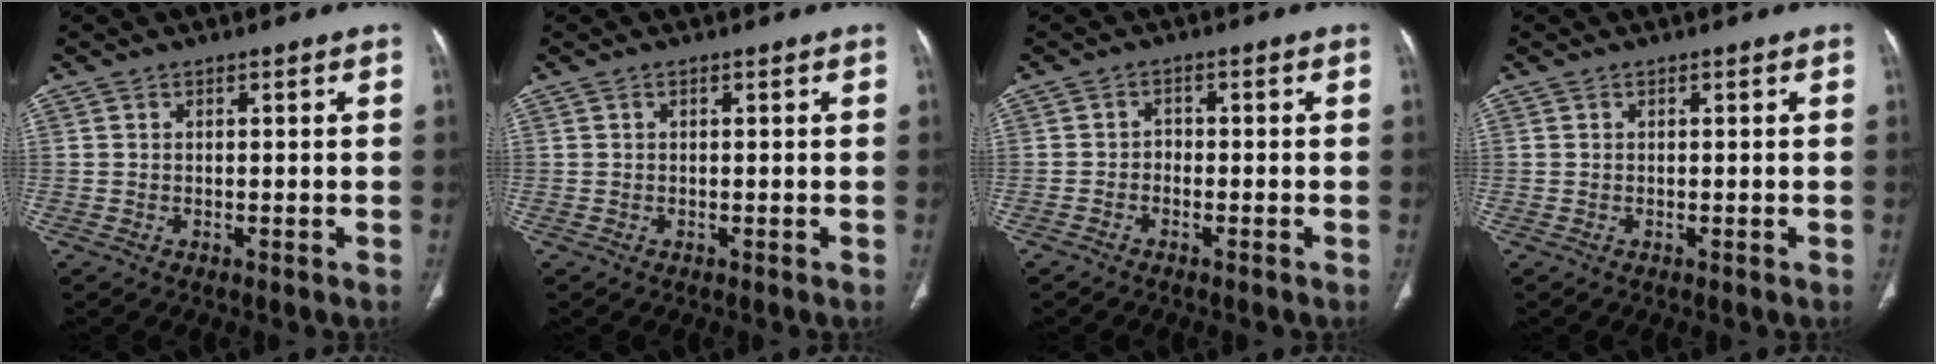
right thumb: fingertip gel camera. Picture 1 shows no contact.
{"total": 0.0}
{"total": 1.5, "force": [-1.0, 1.0, 0.5], "torque": [-0.001, 0.012, -0.022]}
{"total": 0.0}